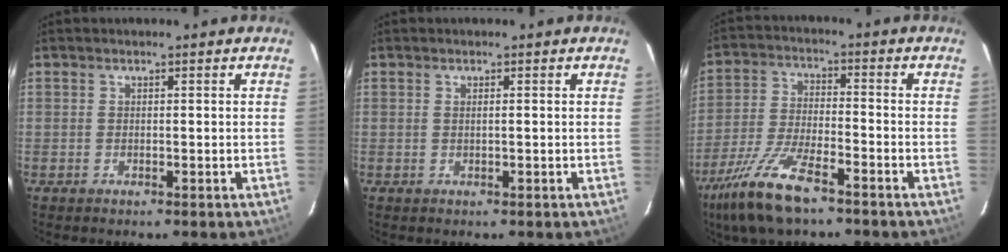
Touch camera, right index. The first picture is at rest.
{"total": 0.7, "force": [0.1, -0.2, 0.6], "torque": [-0.012, 0.002, 0.000]}
{"total": 13.3, "force": [-9.1, 3.8, 8.9], "torque": [-0.196, -0.024, -0.176]}